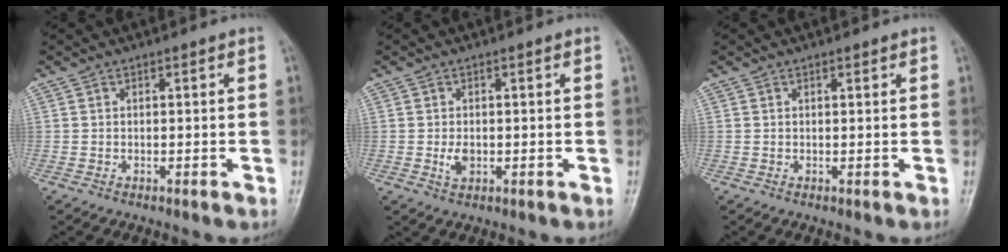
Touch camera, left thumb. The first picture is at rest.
{"total": 2.5, "force": [-0.3, 1.6, 1.9], "torque": [-0.034, -0.003, -0.003]}
{"total": 0.7, "force": [0.5, 0.3, 0.4], "torque": [-0.007, -0.002, 0.007]}